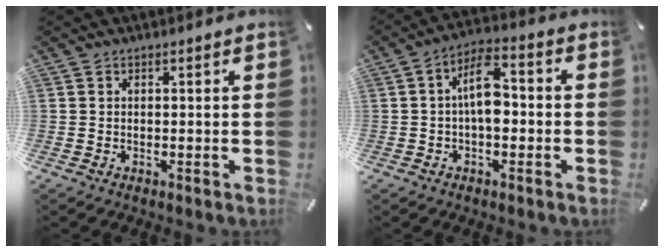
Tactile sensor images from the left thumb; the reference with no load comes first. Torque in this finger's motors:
{"motor_torque": [-0.14, 0.69, 0.11, -0.10, 0.35]}